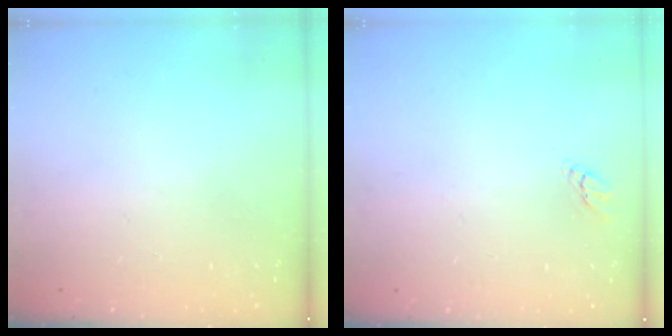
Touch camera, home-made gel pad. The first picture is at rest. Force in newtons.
{"total": 2.7, "press": 2.7, "slide": 0.1}